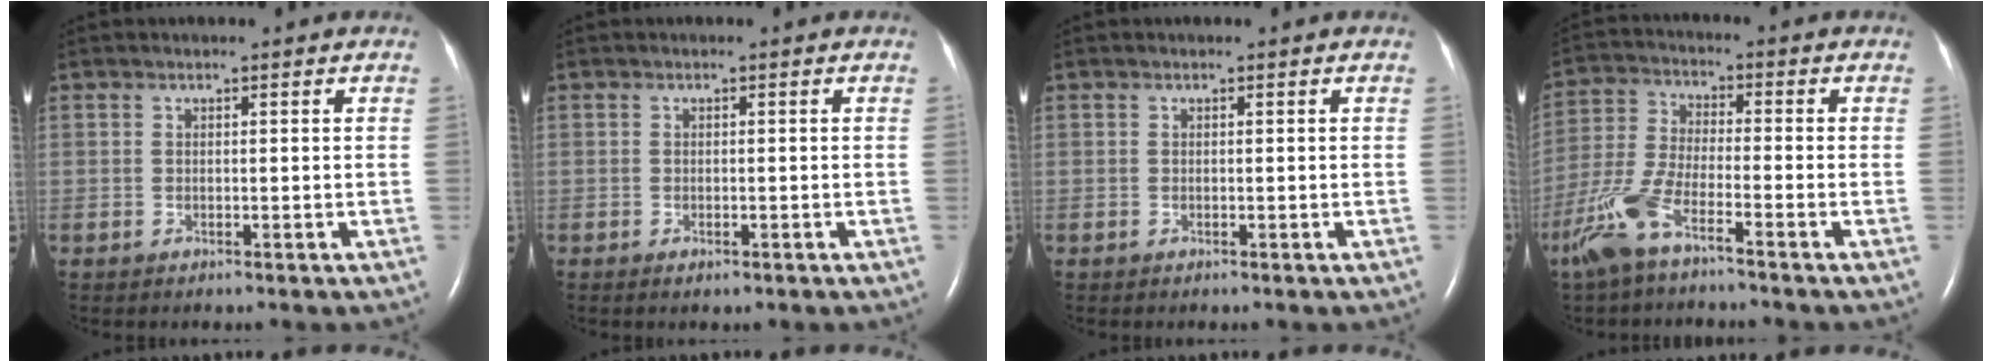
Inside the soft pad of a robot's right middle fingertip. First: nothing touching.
{"total": 1.0, "force": [-0.6, 0.4, 0.7], "torque": [-0.014, -0.002, -0.004]}
{"total": 0.0}
{"total": 8.7, "force": [-5.8, 1.2, 6.4], "torque": [-0.156, -0.012, -0.124]}